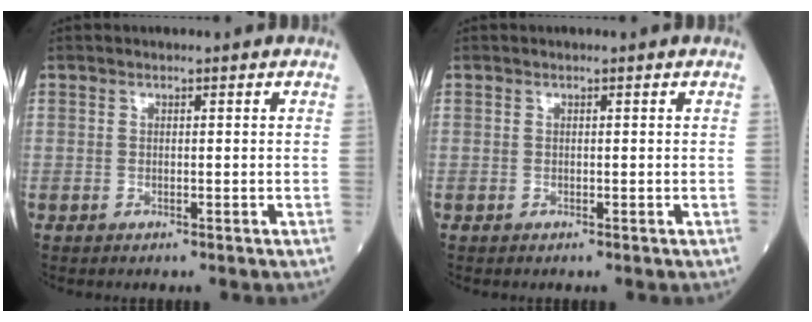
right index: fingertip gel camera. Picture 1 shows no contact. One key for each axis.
{"total": 0.0}